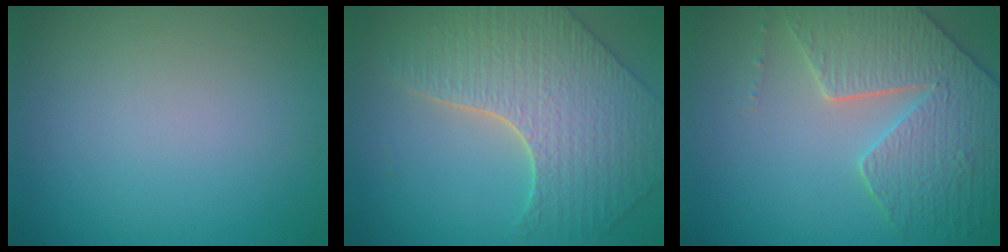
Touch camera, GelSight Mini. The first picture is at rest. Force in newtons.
{"total": 6.4, "press": 5.7, "slide": 3.1}
{"total": 6.0, "press": 5.3, "slide": 2.9}